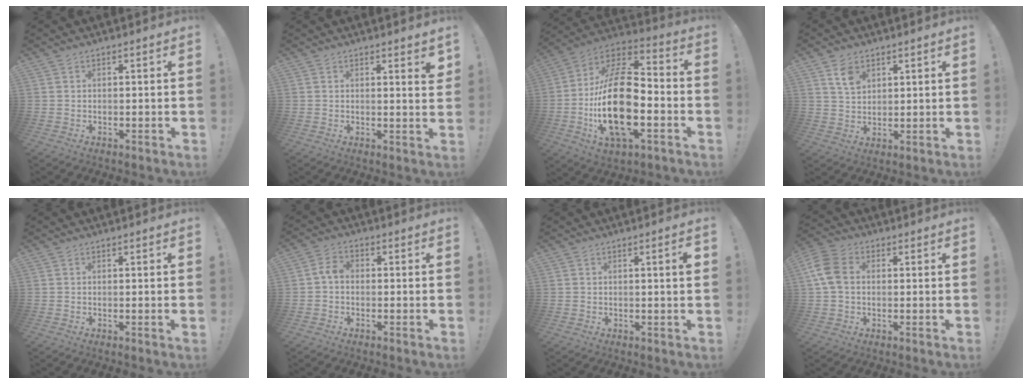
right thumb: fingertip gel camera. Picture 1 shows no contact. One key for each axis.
{"total": 2.5, "fx": 1.8, "fy": 0.1, "fz": 1.7, "tx": -0.011, "ty": -0.017, "tz": 0.025}
{"total": 25.0, "fx": -4.6, "fy": 12.4, "fz": 21.2, "tx": -0.416, "ty": 0.021, "tz": -0.076}
{"total": 6.5, "fx": 3.7, "fy": 4.5, "fz": 2.8, "tx": -0.045, "ty": -0.011, "tz": 0.069}
{"total": 0.7, "fx": -0.1, "fy": -0.1, "fz": 0.7, "tx": -0.011, "ty": -0.001, "tz": -0.004}
{"total": 3.9, "fx": -0.7, "fy": 2.4, "fz": 3.0, "tx": -0.062, "ty": 0.015, "tz": -0.014}
{"total": 2.2, "fx": 0.4, "fy": -0.2, "fz": 2.2, "tx": -0.039, "ty": 0.000, "tz": 0.003}
{"total": 8.7, "fx": 1.1, "fy": 6.1, "fz": 6.1, "tx": -0.137, "ty": 0.009, "tz": 0.026}